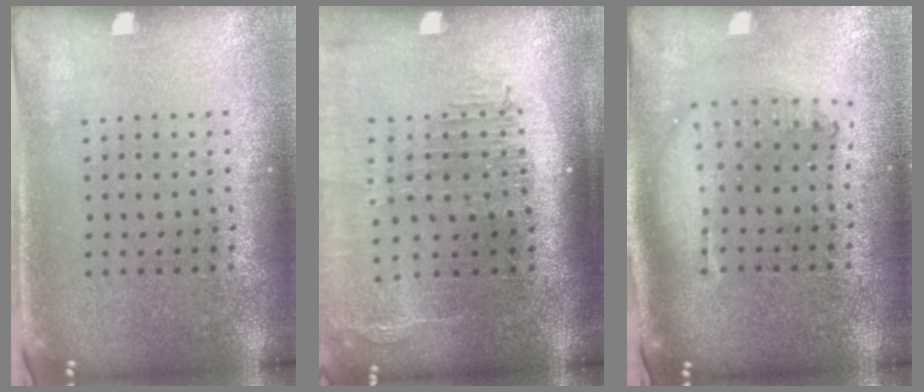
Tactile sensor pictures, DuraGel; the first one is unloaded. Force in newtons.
{"total": 2.5, "press": 2.0, "slide": 1.5}
{"total": 1.9, "press": 1.6, "slide": 1.0}